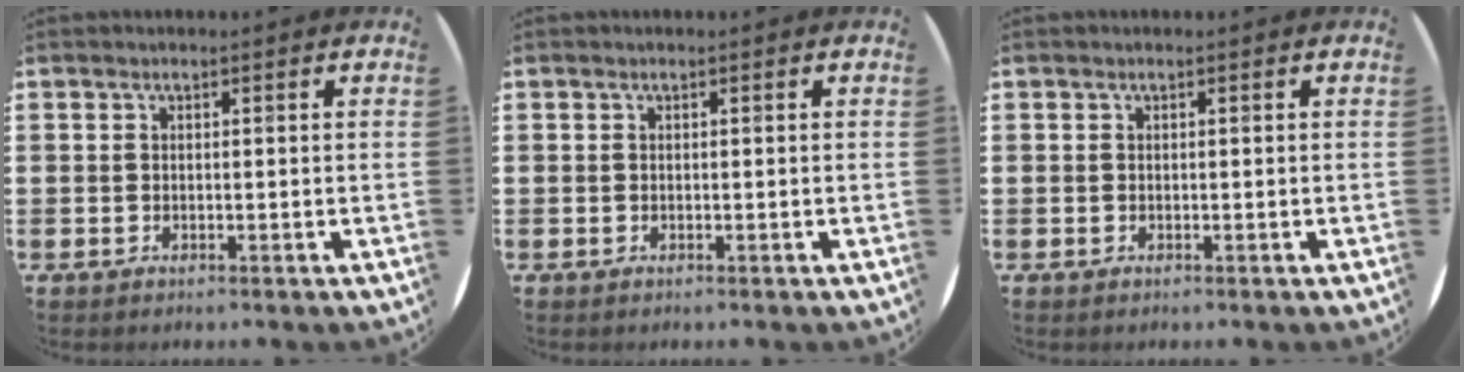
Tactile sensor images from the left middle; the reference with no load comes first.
{"total": 0.0}
{"total": 0.0}